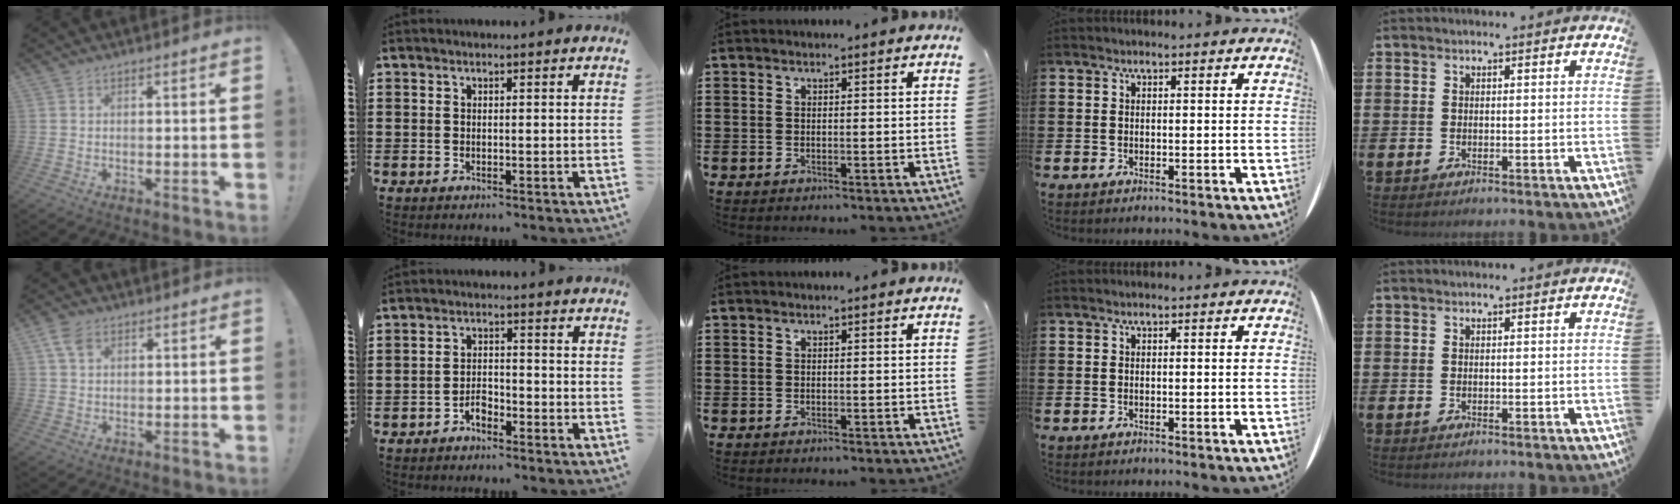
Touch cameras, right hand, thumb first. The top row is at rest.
{"thumb": {"total": 5.0, "force": [2.3, 3.1, 3.2], "torque": [-0.061, 0.001, 0.044]}, "index": {"total": 2.7, "force": [-2.1, 1.1, 1.2], "torque": [-0.026, 0.006, -0.044]}}